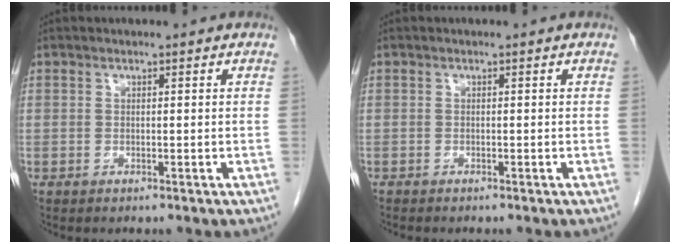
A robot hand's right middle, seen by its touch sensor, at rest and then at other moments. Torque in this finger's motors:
{"motor_torque": [-0.16, -0.13, -0.01, -0.01]}